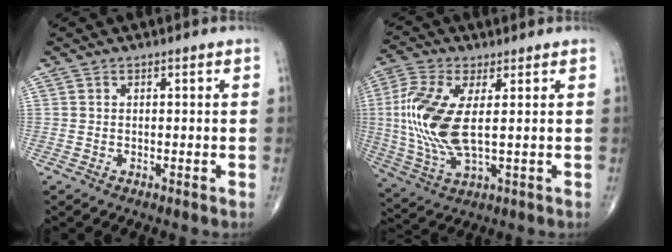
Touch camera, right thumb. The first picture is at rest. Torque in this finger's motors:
{"motor_torque": [-0.65, 1.48, 0.19, 0.06, 0.31]}